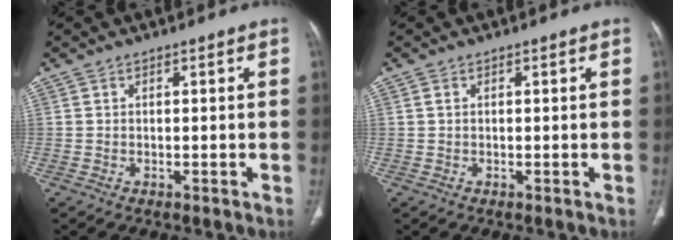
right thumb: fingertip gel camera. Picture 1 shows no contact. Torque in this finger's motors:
{"motor_torque": [-0.75, 0.05, 0.00, 0.00, 0.04]}